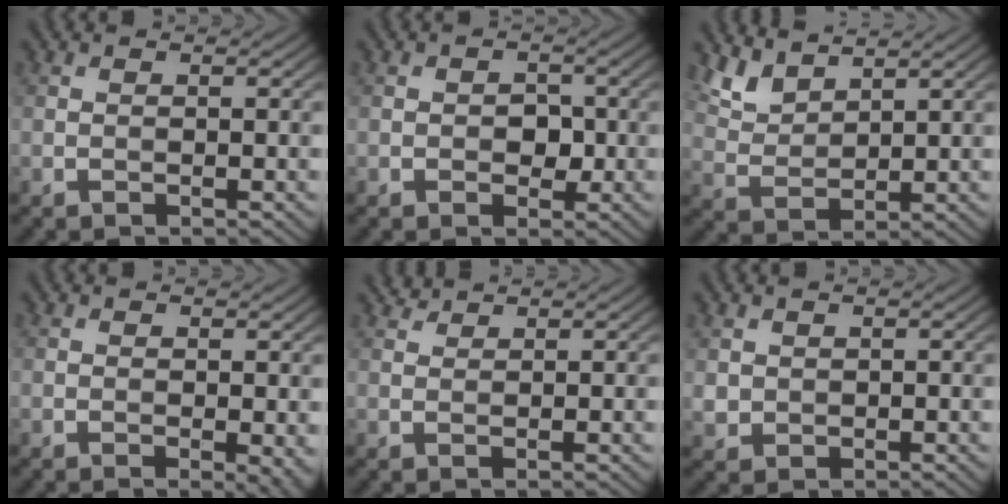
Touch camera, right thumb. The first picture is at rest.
{"total": 2.2, "force": [-0.4, 1.8, 1.3], "torque": [-0.023, -0.003, -0.010]}
{"total": 4.8, "force": [3.9, 1.7, 2.2], "torque": [-0.064, -0.002, 0.090]}
{"total": 1.9, "force": [-0.1, 0.5, 1.8], "torque": [-0.021, -0.006, -0.002]}
{"total": 1.2, "force": [1.1, 0.2, 0.3], "torque": [-0.012, 0.002, 0.025]}
{"total": 1.7, "force": [0.7, 1.5, 0.4], "torque": [-0.020, -0.006, 0.016]}